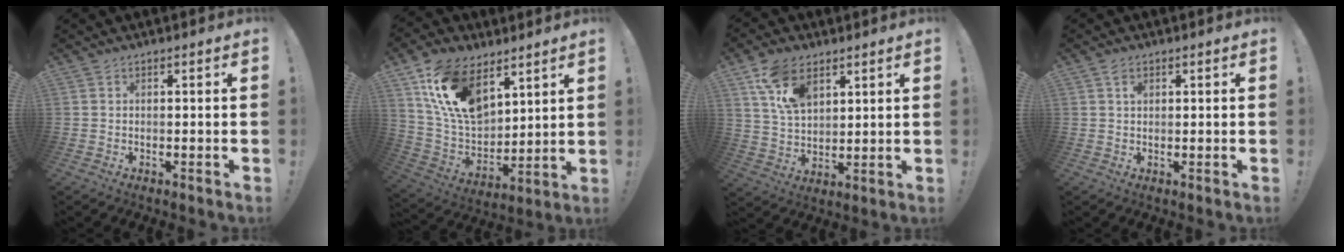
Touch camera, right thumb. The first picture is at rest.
{"total": 18.3, "force": [9.8, 11.2, 10.6], "torque": [-0.208, -0.055, 0.183]}
{"total": 11.7, "force": [7.1, 6.4, 6.7], "torque": [-0.121, -0.026, 0.136]}
{"total": 1.6, "force": [0.8, 0.9, 0.9], "torque": [-0.009, -0.002, 0.013]}